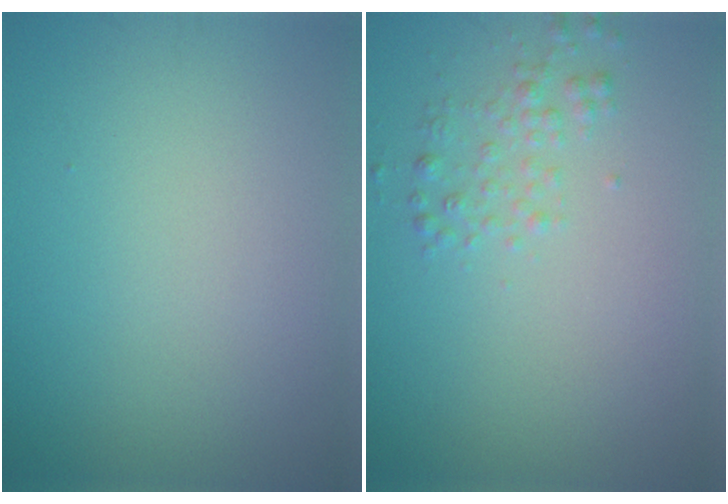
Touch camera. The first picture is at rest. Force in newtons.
{"total": 1.6, "press": 1.6, "slide": 0.0}